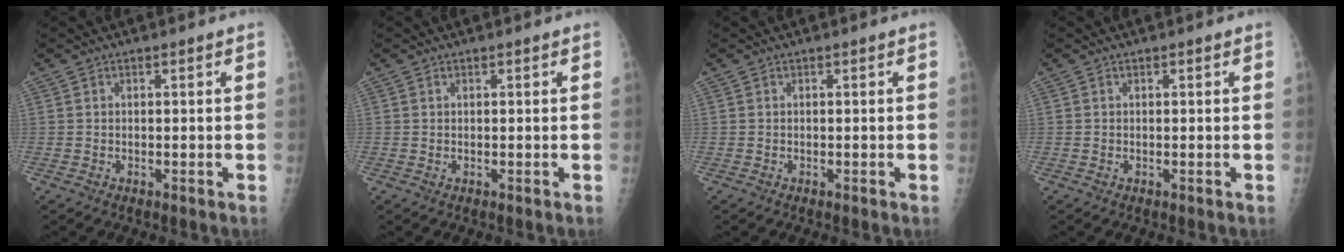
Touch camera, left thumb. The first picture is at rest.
{"total": 0.0}
{"total": 0.0}
{"total": 0.0}